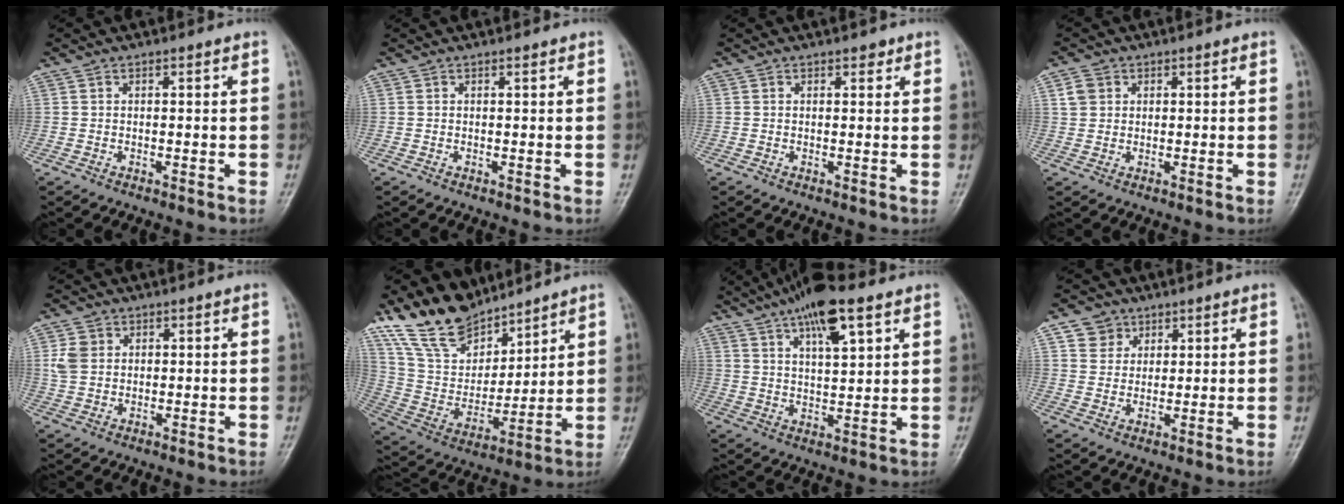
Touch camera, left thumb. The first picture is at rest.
{"total": 0.0}
{"total": 1.1, "force": [0.8, 0.7, 0.5], "torque": [0.002, -0.004, 0.008]}
{"total": 3.2, "force": [1.1, 2.7, 1.2], "torque": [-0.013, 0.000, 0.022]}
{"total": 4.2, "force": [1.0, 3.5, 2.2], "torque": [-0.030, 0.003, 0.023]}
{"total": 17.0, "force": [13.6, 8.0, 6.4], "torque": [-0.082, -0.063, 0.269]}
{"total": 12.3, "force": [7.4, 3.7, 9.2], "torque": [-0.142, -0.020, 0.124]}
{"total": 4.7, "force": [2.6, 3.8, 0.7], "torque": [0.012, -0.016, 0.047]}